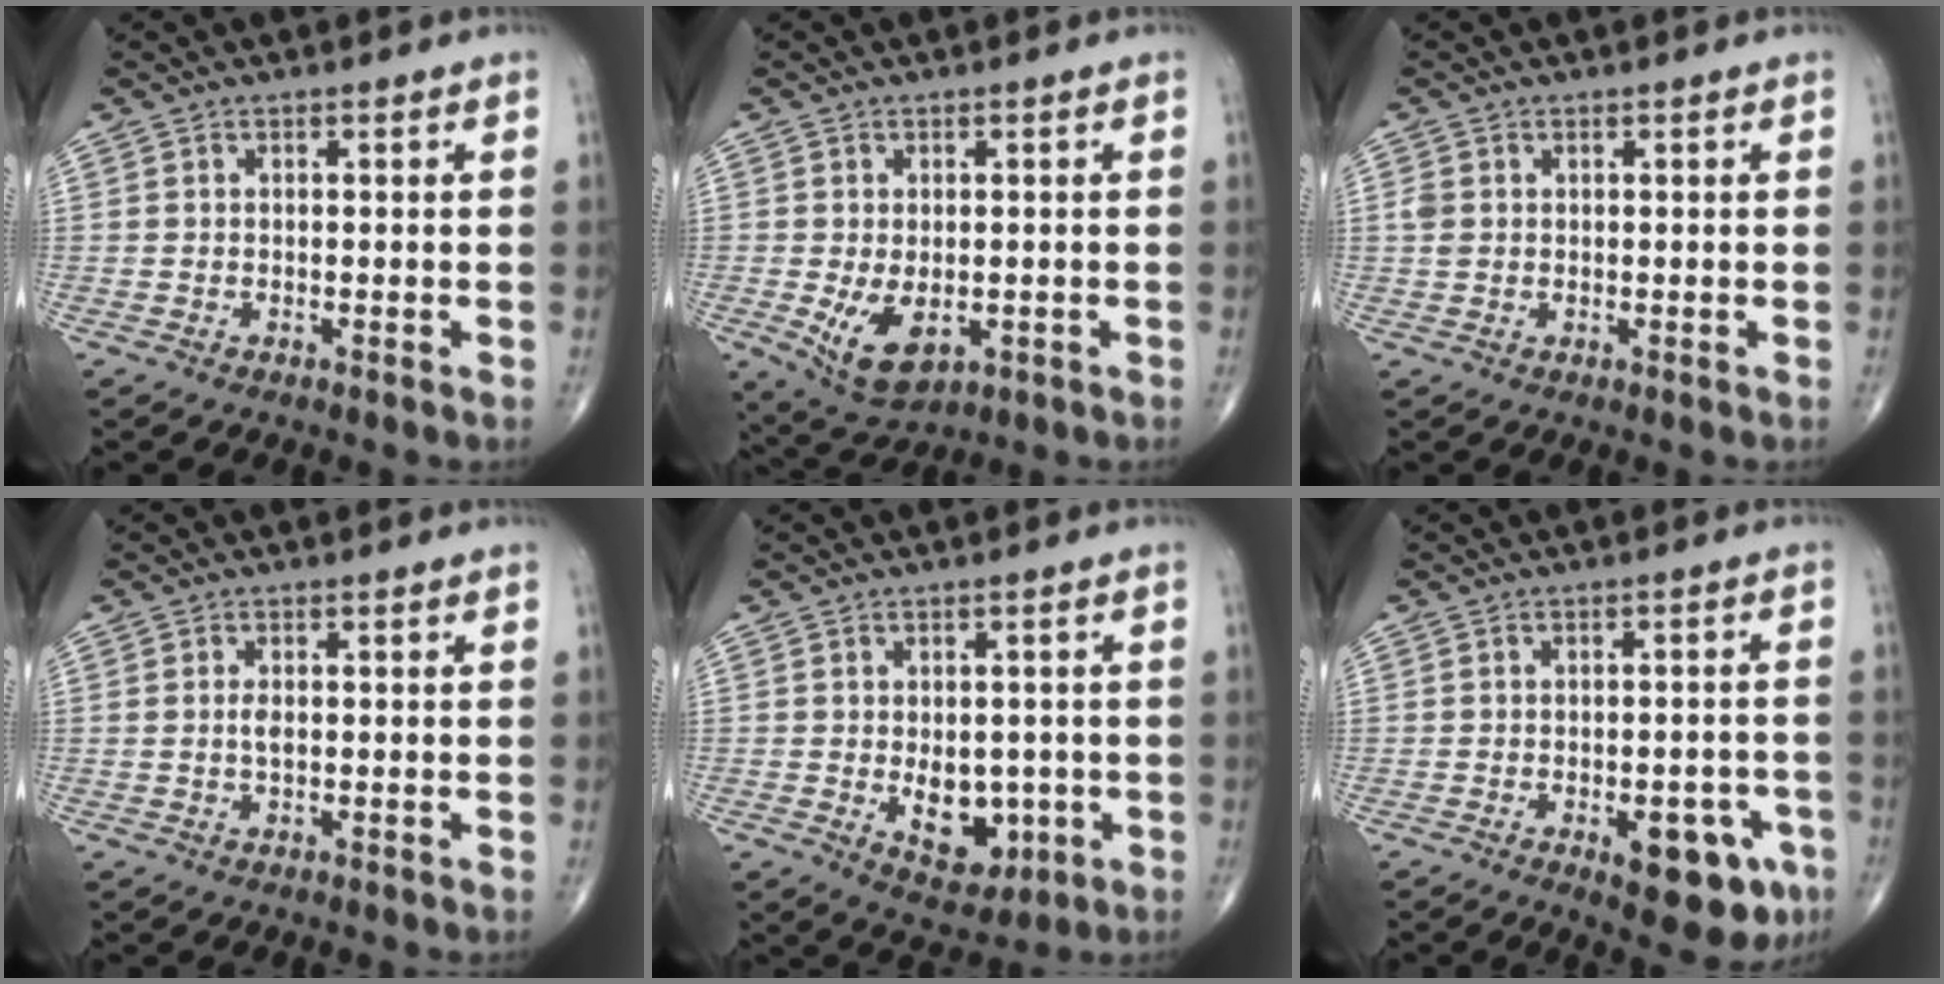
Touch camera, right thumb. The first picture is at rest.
{"total": 7.5, "force": [-1.5, 4.4, 5.8], "torque": [-0.096, -0.013, -0.010]}
{"total": 1.8, "force": [0.4, 1.4, 1.1], "torque": [-0.028, 0.001, 0.010]}
{"total": 1.6, "force": [0.0, 0.7, 1.4], "torque": [-0.025, -0.001, 0.000]}
{"total": 8.5, "force": [-1.4, 5.6, 6.2], "torque": [-0.050, -0.004, -0.004]}
{"total": 10.8, "force": [-4.7, 4.7, 8.5], "torque": [-0.079, 0.019, -0.052]}